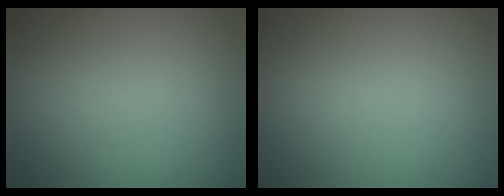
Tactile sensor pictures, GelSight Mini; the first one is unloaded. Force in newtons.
{"total": 0.0}